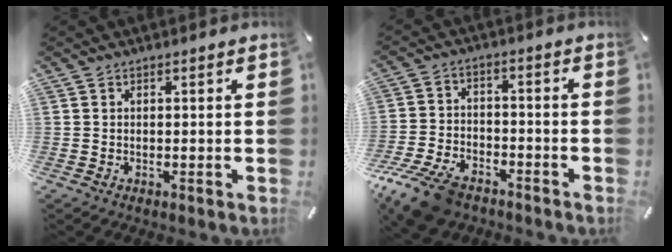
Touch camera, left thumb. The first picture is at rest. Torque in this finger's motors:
{"motor_torque": [-0.65, 1.43, 0.26, 0.19, 0.31]}